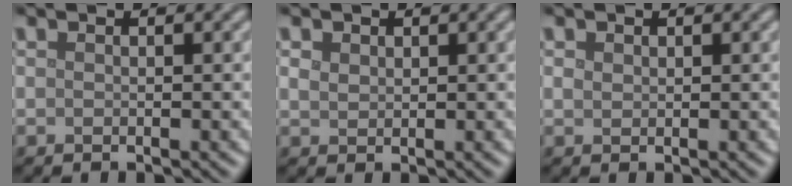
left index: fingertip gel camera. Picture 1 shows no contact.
{"total": 1.1, "force": [0.6, 0.8, 0.4], "torque": [-0.009, 0.001, 0.013]}
{"total": 0.7, "force": [0.4, 0.5, 0.2], "torque": [-0.006, -0.001, 0.007]}